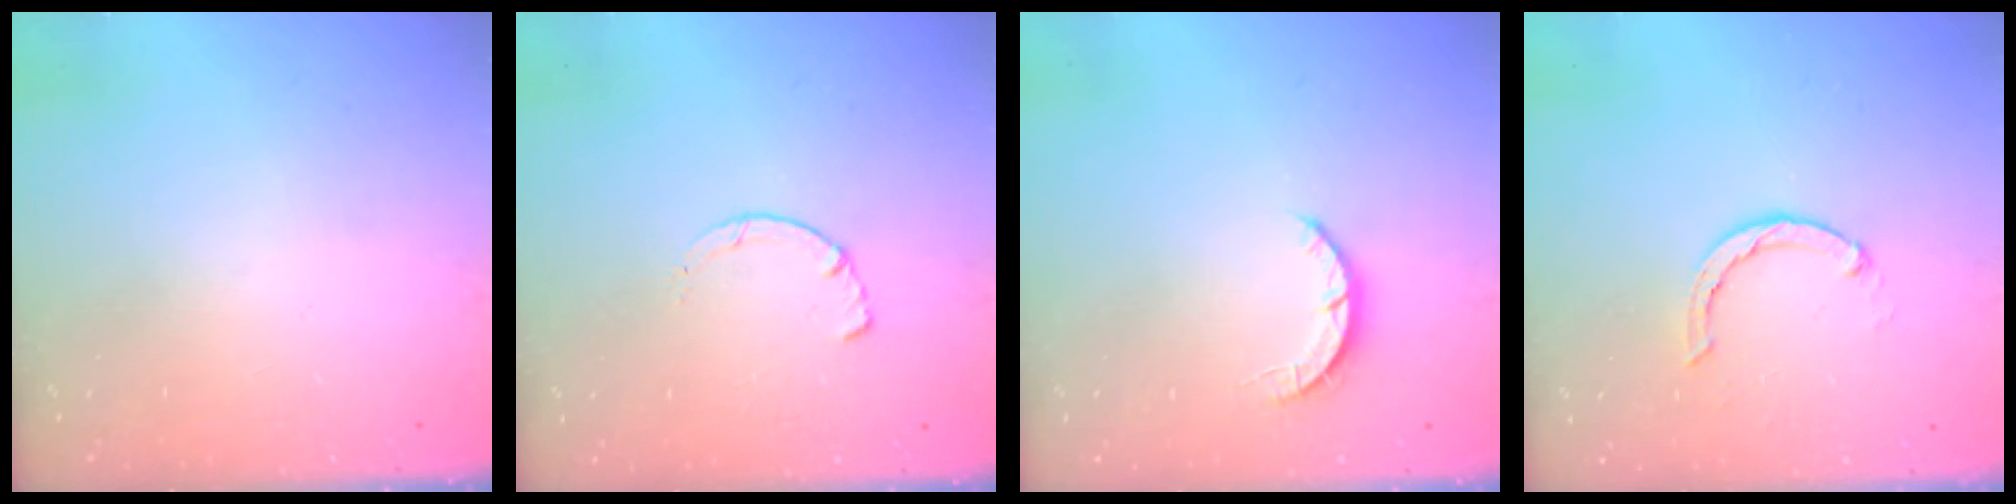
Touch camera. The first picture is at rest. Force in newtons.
{"total": 1.4, "press": 1.4, "slide": 0.3}
{"total": 2.5, "press": 2.4, "slide": 0.4}
{"total": 2.4, "press": 2.4, "slide": 0.4}